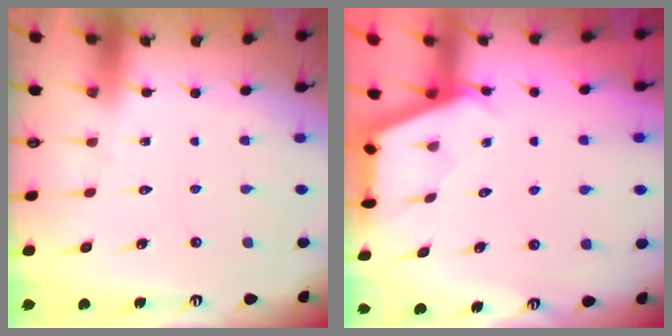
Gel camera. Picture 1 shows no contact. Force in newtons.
{"total": 2.9, "press": 2.8, "slide": 0.3}